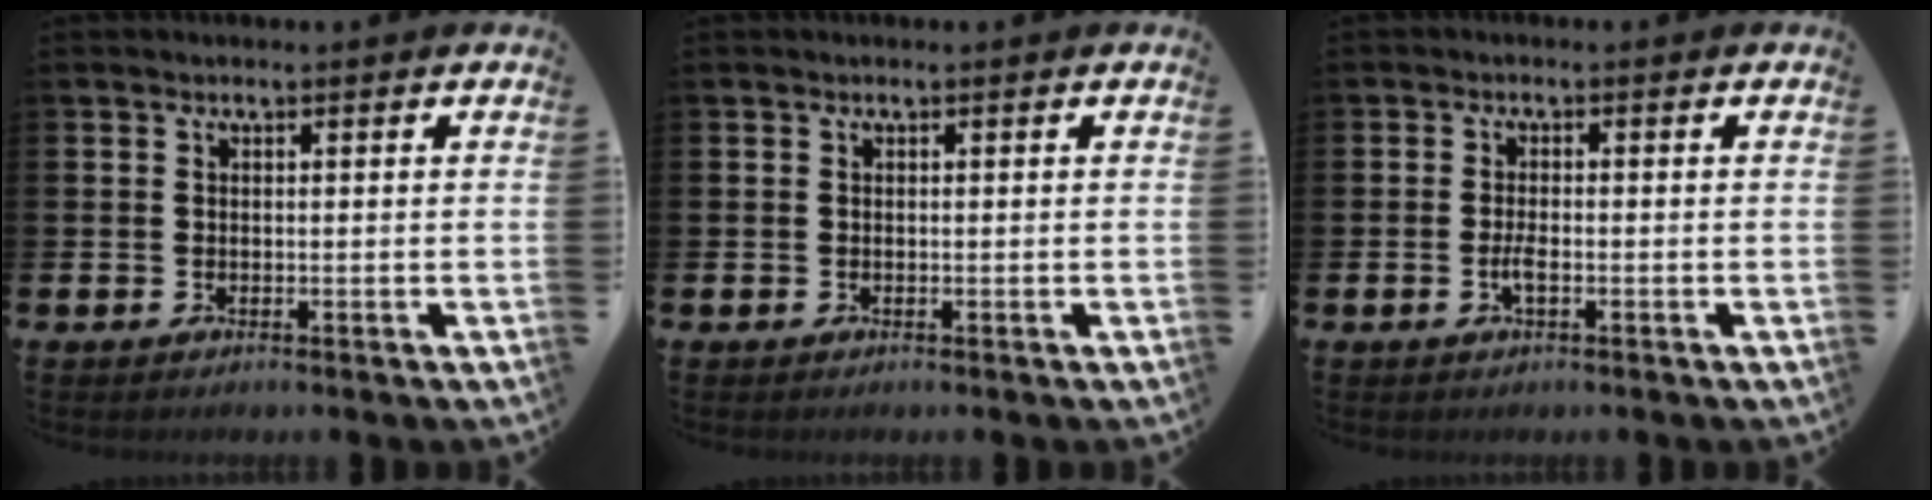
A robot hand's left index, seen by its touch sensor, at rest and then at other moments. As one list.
[{"total": 0.0}, {"total": 2.0, "force": [-0.7, 0.6, 1.8], "torque": [-0.039, 0.004, -0.011]}]